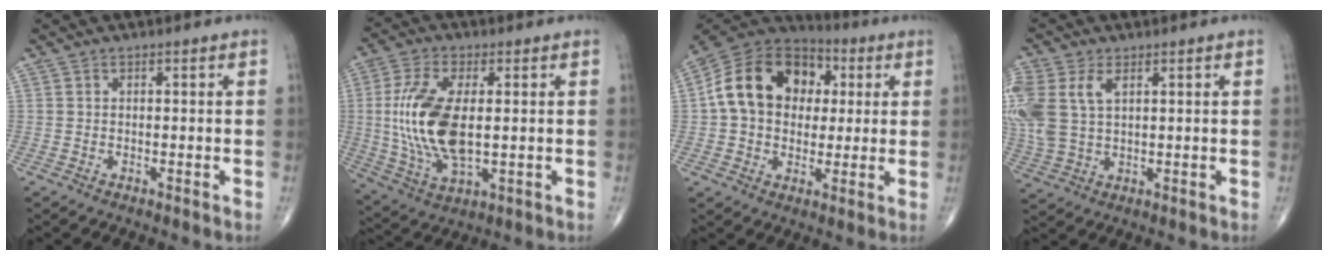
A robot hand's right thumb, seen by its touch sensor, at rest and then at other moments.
{"total": 15.9, "force": [0.7, 7.6, 13.9], "torque": [-0.295, -0.010, 0.020]}
{"total": 18.0, "force": [2.6, 13.6, 11.4], "torque": [-0.172, 0.024, 0.036]}
{"total": 12.7, "force": [3.6, 7.8, 9.3], "torque": [-0.246, 0.006, 0.080]}